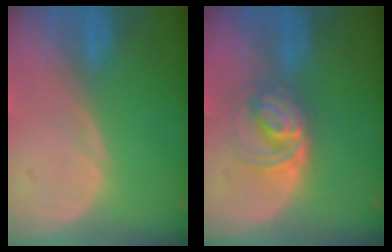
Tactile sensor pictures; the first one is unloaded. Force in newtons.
{"total": 5.4, "press": 5.3, "slide": 1.1}